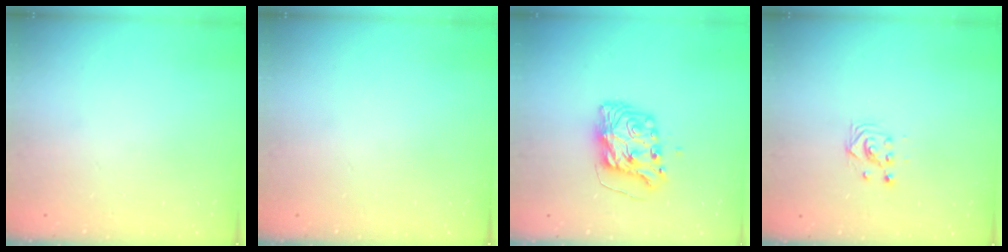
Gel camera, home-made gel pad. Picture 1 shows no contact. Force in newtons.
{"total": 0.0}
{"total": 9.2, "press": 9.1, "slide": 1.3}
{"total": 2.9, "press": 2.9, "slide": 0.2}